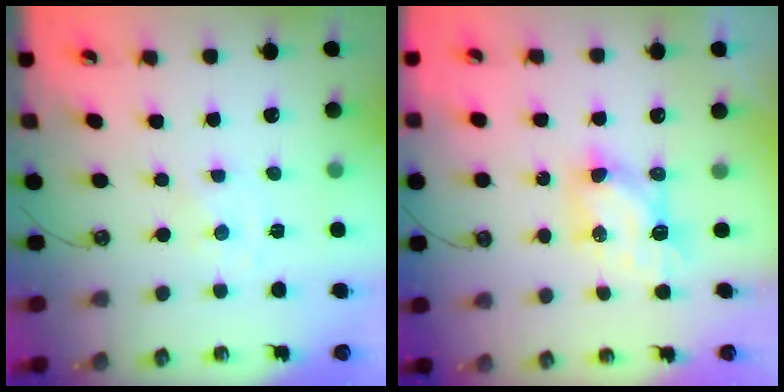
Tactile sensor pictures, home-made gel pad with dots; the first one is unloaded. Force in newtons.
{"total": 6.7, "press": 6.7, "slide": 0.0}